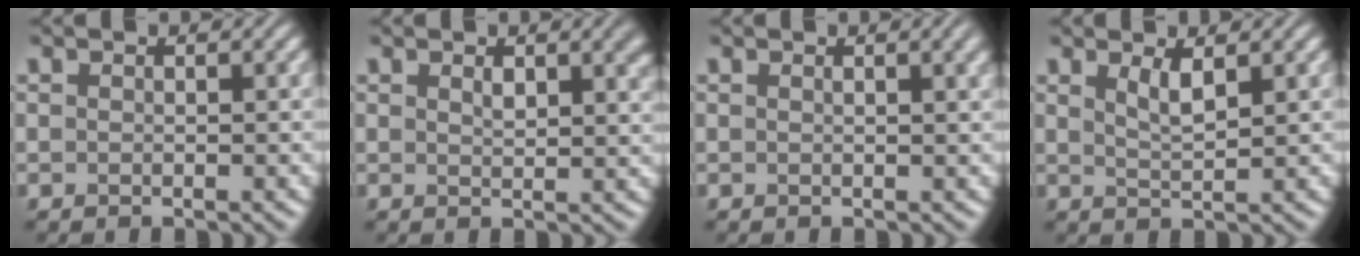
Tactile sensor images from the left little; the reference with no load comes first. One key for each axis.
{"total": 2.6, "fx": 1.3, "fy": 0.9, "fz": 2.0, "tx": -0.025, "ty": 0.001, "tz": 0.024}
{"total": 2.8, "fx": 1.2, "fy": 1.0, "fz": 2.3, "tx": -0.015, "ty": 0.003, "tz": 0.014}
{"total": 1.9, "fx": 1.1, "fy": 0.4, "fz": 1.5, "tx": -0.029, "ty": -0.004, "tz": 0.021}